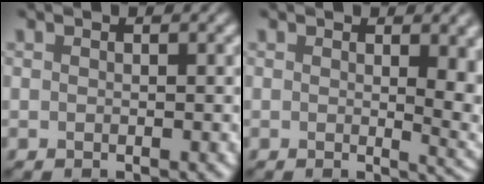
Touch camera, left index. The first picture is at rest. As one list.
[{"total": 5.7, "force": [0.8, 2.3, 5.2], "torque": [-0.044, -0.009, 0.018]}]